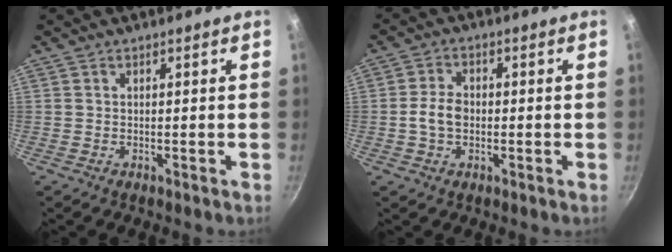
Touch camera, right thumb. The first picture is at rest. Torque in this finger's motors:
{"motor_torque": [1.01, 0.85, 0.74, -0.24, 0.04]}